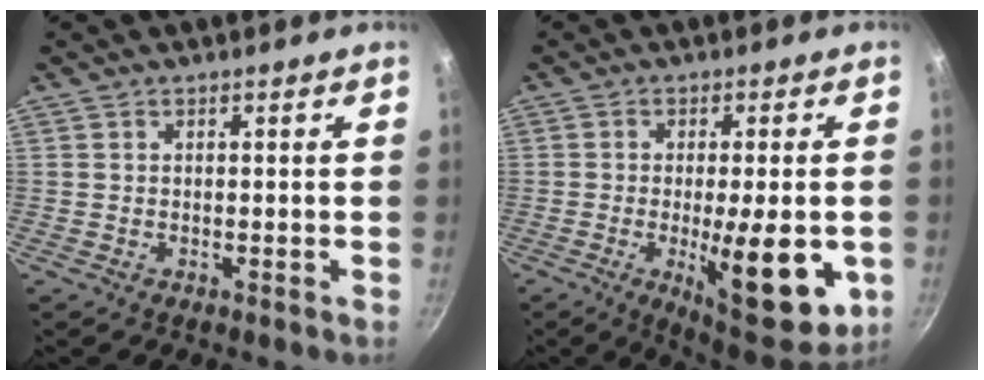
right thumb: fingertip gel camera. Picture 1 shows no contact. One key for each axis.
{"total": 16.0, "fx": -3.5, "fy": 5.0, "fz": 14.8, "tx": -0.184, "ty": -0.001, "tz": -0.040}